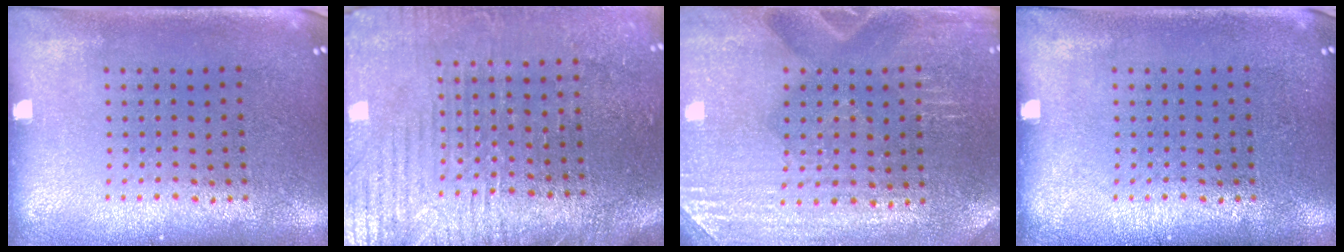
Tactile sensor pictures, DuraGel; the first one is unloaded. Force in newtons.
{"total": 3.7, "press": 3.4, "slide": 1.4}
{"total": 3.0, "press": 2.9, "slide": 0.2}
{"total": 0.0}